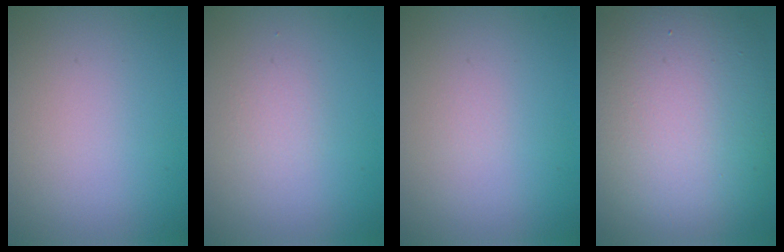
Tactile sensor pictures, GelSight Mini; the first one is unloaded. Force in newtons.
{"total": 1.1, "press": 1.1, "slide": 0.0}
{"total": 0.0}
{"total": 14.5, "press": 14.4, "slide": 1.0}